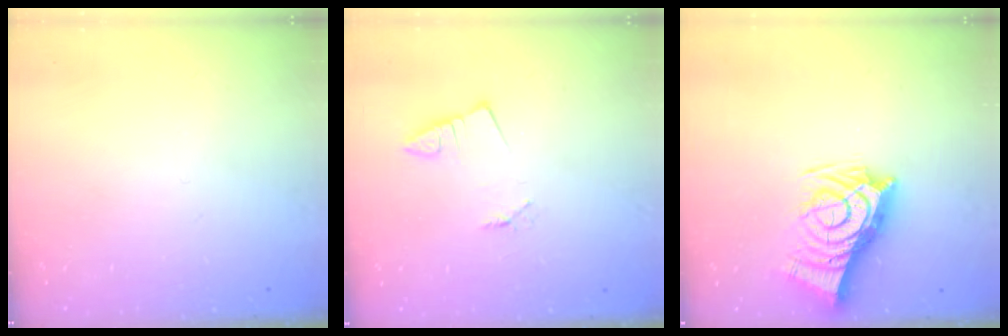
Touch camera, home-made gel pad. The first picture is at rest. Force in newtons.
{"total": 1.3, "press": 1.3, "slide": 0.0}
{"total": 12.3, "press": 11.7, "slide": 3.9}